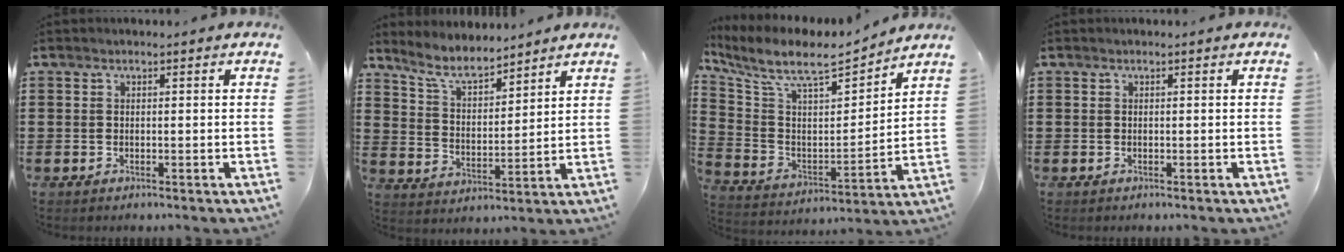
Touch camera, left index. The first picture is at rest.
{"total": 6.8, "force": [6.1, 1.3, 2.6], "torque": [-0.075, -0.023, 0.109]}
{"total": 8.7, "force": [7.4, 2.0, 4.1], "torque": [-0.117, -0.045, 0.123]}
{"total": 0.0}